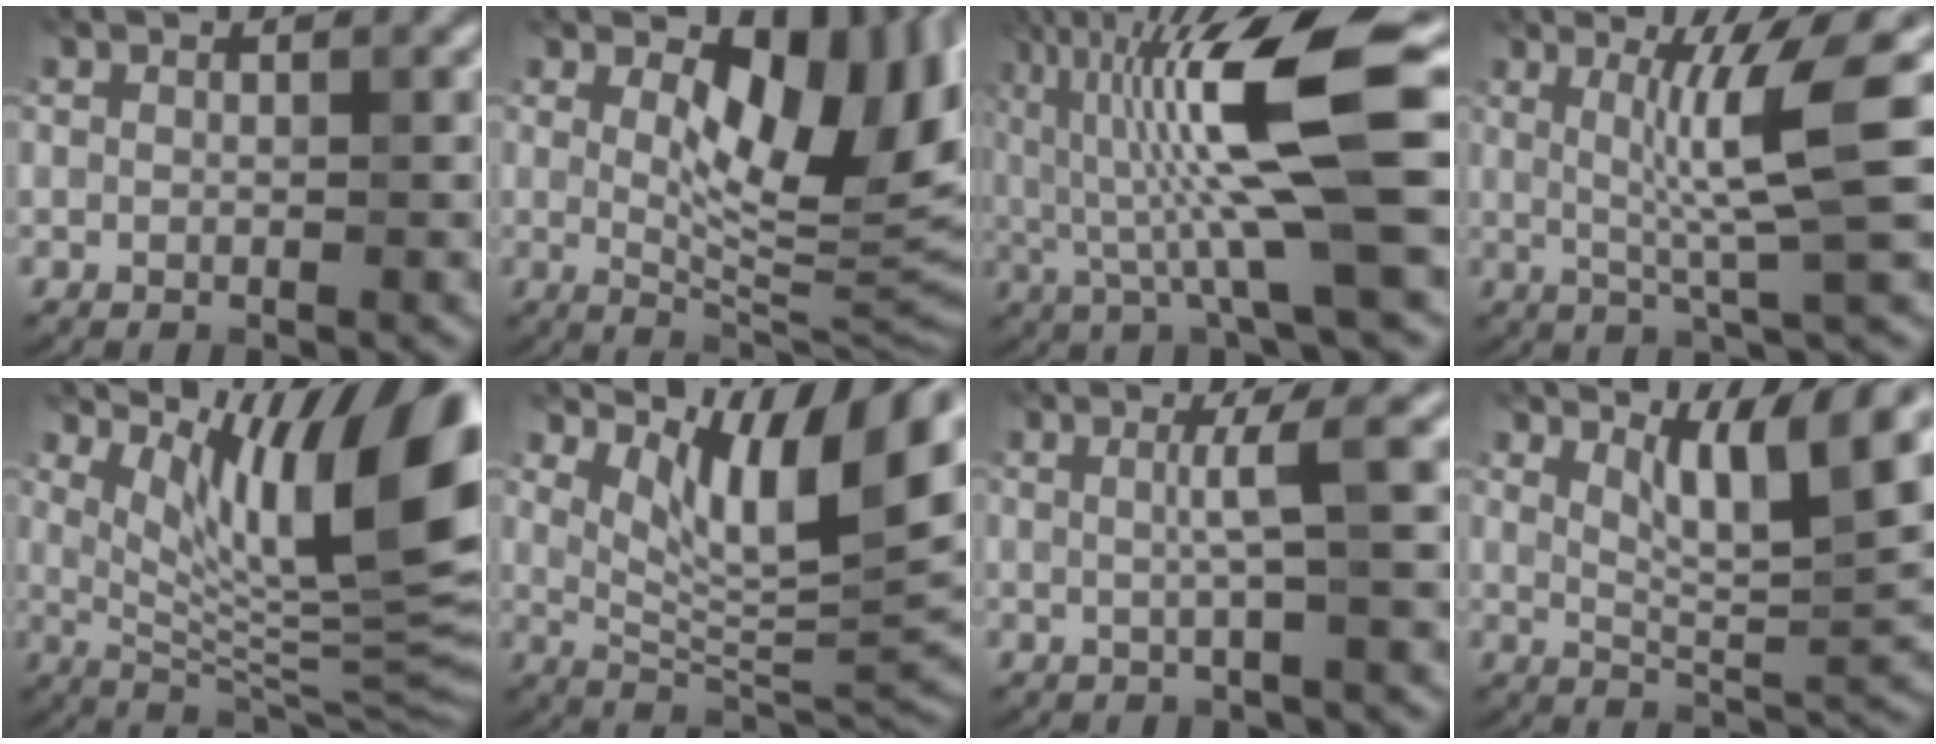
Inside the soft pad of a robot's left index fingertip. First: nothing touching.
{"total": 11.3, "force": [3.2, 5.2, 9.6], "torque": [-0.135, -0.006, 0.058]}
{"total": 11.2, "force": [1.6, 1.5, 10.9], "torque": [-0.194, 0.006, 0.034]}
{"total": 5.7, "force": [1.2, 0.0, 5.6], "torque": [-0.108, 0.002, 0.024]}
{"total": 13.0, "force": [5.7, 3.4, 11.2], "torque": [-0.160, -0.003, 0.106]}
{"total": 10.0, "force": [4.9, 3.7, 7.9], "torque": [-0.121, -0.006, 0.088]}
{"total": 3.1, "force": [0.4, 0.1, 3.1], "torque": [-0.054, 0.012, 0.003]}
{"total": 6.7, "force": [3.4, 1.3, 5.6], "torque": [-0.095, -0.003, 0.057]}